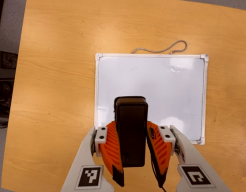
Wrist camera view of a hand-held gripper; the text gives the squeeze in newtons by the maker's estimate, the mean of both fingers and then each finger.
{"total": 7.1, "left": 5.6, "right": 8.5}